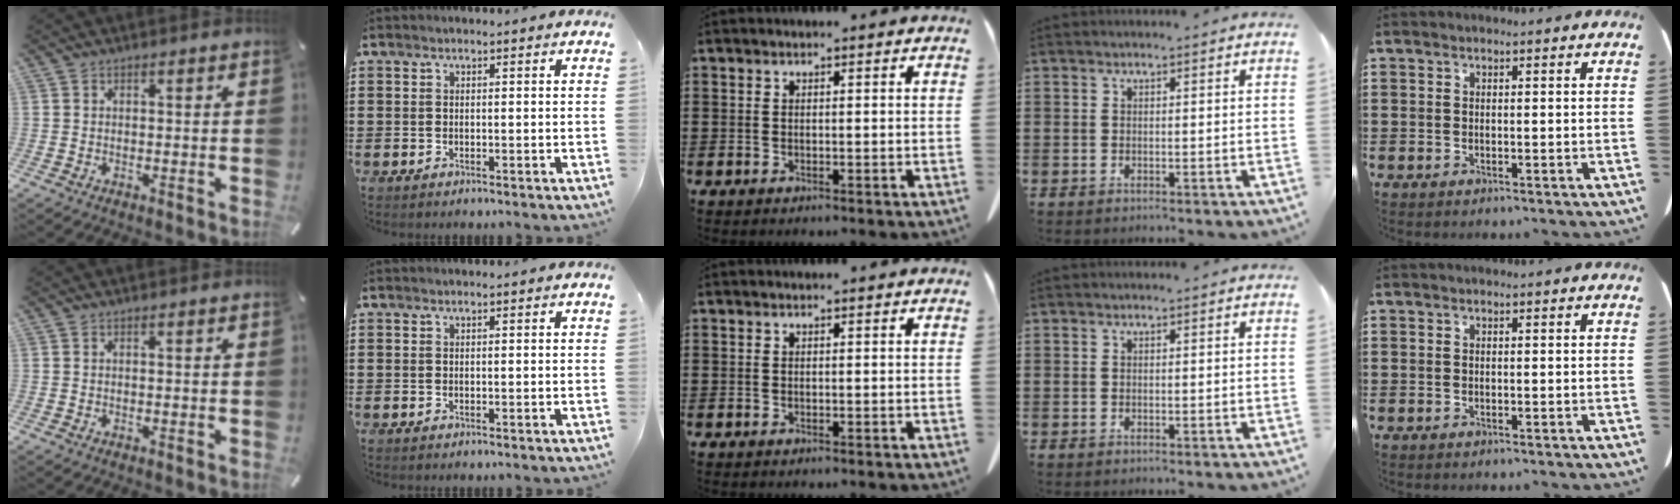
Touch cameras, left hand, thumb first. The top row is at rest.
{}